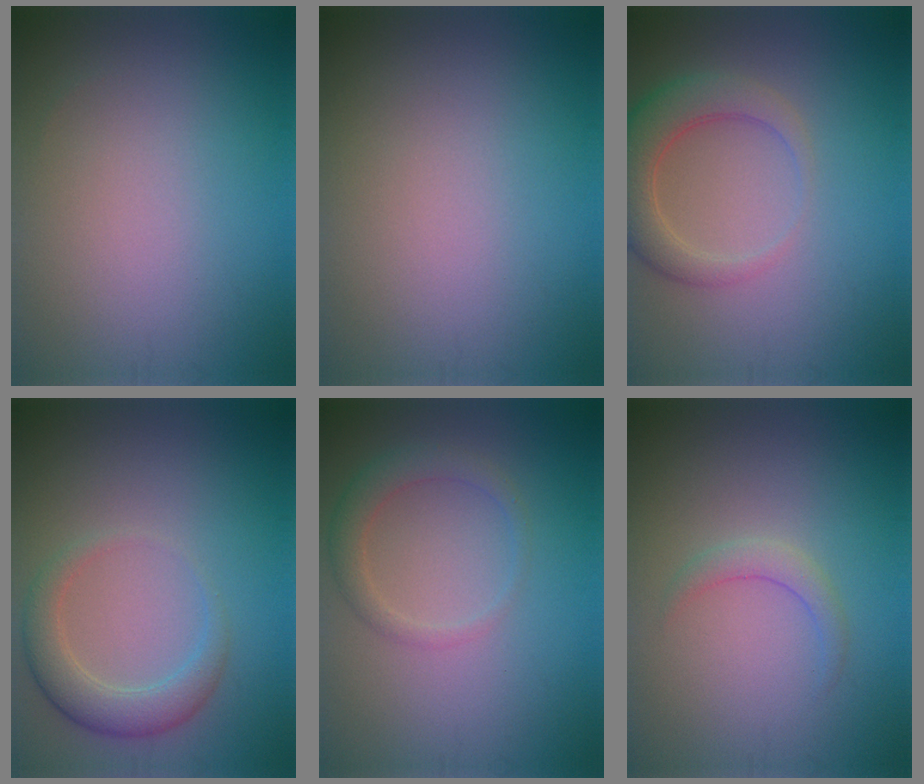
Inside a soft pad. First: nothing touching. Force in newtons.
{"total": 0.0}
{"total": 4.3, "press": 4.3, "slide": 0.6}
{"total": 3.2, "press": 3.2, "slide": 0.2}
{"total": 2.2, "press": 2.2, "slide": 0.3}
{"total": 1.5, "press": 1.5, "slide": 0.0}